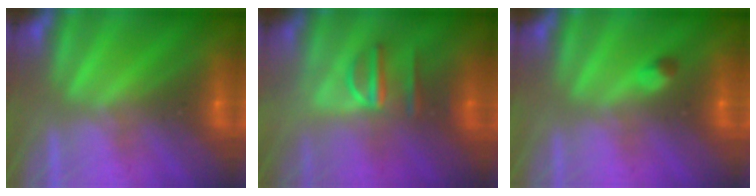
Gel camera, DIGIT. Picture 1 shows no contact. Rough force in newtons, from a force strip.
{"total": 2.8}
{"total": 2.4}